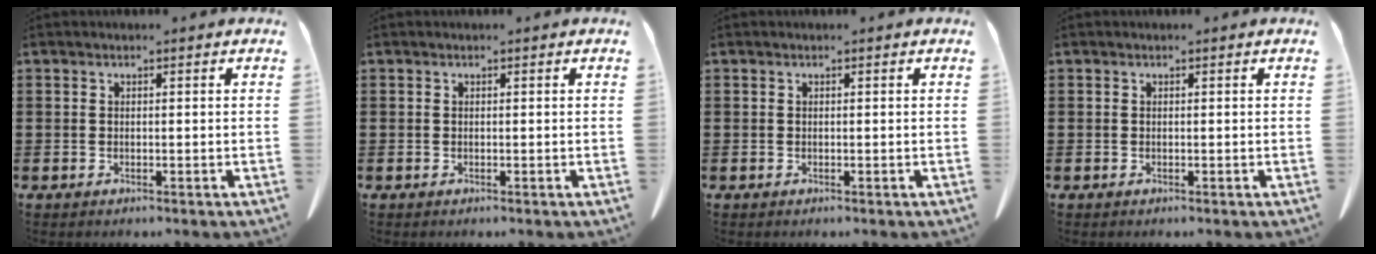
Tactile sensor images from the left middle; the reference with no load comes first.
{"total": 0.0}
{"total": 0.0}
{"total": 0.0}